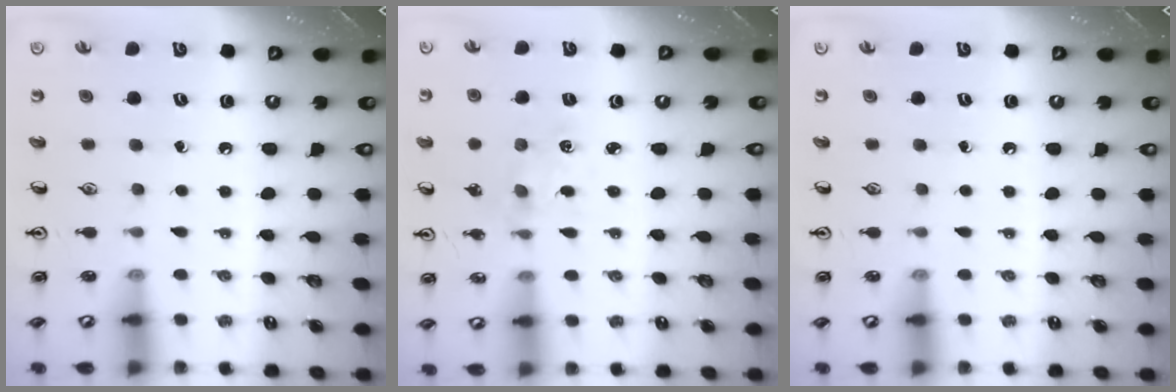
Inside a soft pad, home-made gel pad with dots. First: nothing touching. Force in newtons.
{"total": 1.1, "press": 1.1, "slide": 0.3}
{"total": 0.0}